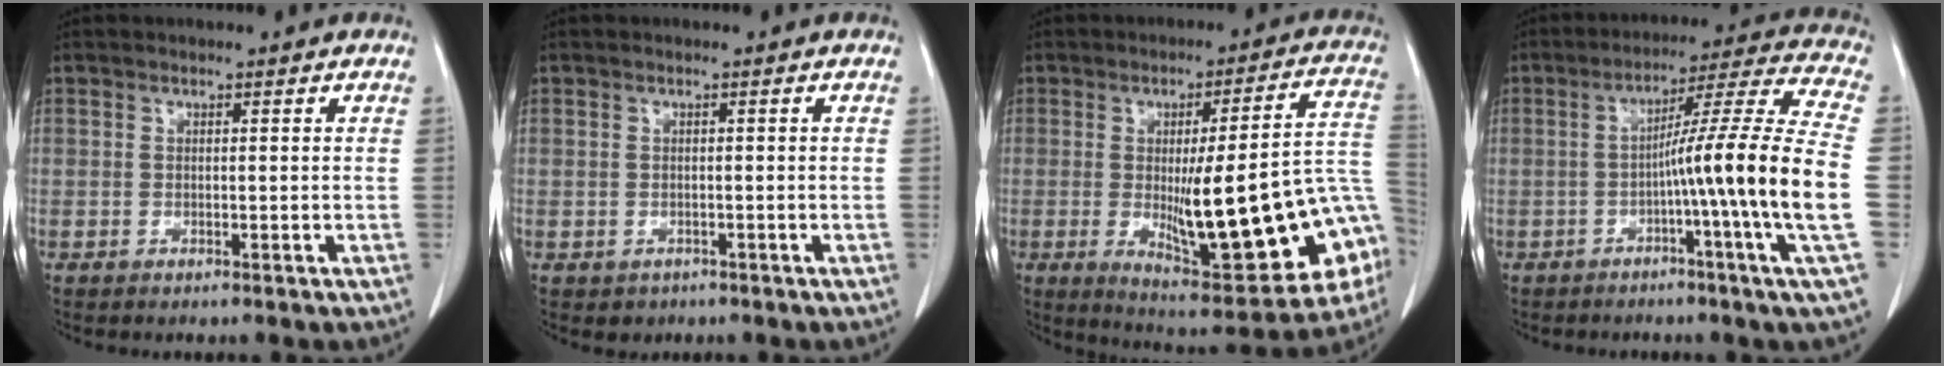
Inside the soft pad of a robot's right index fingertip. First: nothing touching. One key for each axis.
{"total": 1.6, "fx": -0.8, "fy": 1.4, "fz": 0.1, "tx": -0.002, "ty": 0.003, "tz": -0.007}
{"total": 24.7, "fx": -4.6, "fy": 4.5, "fz": 23.9, "tx": -0.266, "ty": 0.009, "tz": -0.046}
{"total": 16.6, "fx": -3.2, "fy": -2.6, "fz": 16.0, "tx": -0.236, "ty": 0.002, "tz": -0.062}